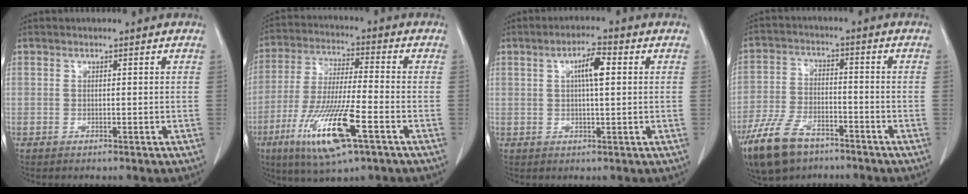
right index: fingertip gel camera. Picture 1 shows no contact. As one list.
[{"total": 15.0, "force": [-6.6, 1.6, 13.3], "torque": [-0.269, -0.029, -0.118]}, {"total": 4.8, "force": [1.2, 0.9, 4.6], "torque": [-0.081, 0.008, 0.019]}, {"total": 11.2, "force": [-7.7, 4.8, 6.6], "torque": [-0.145, -0.014, -0.144]}]